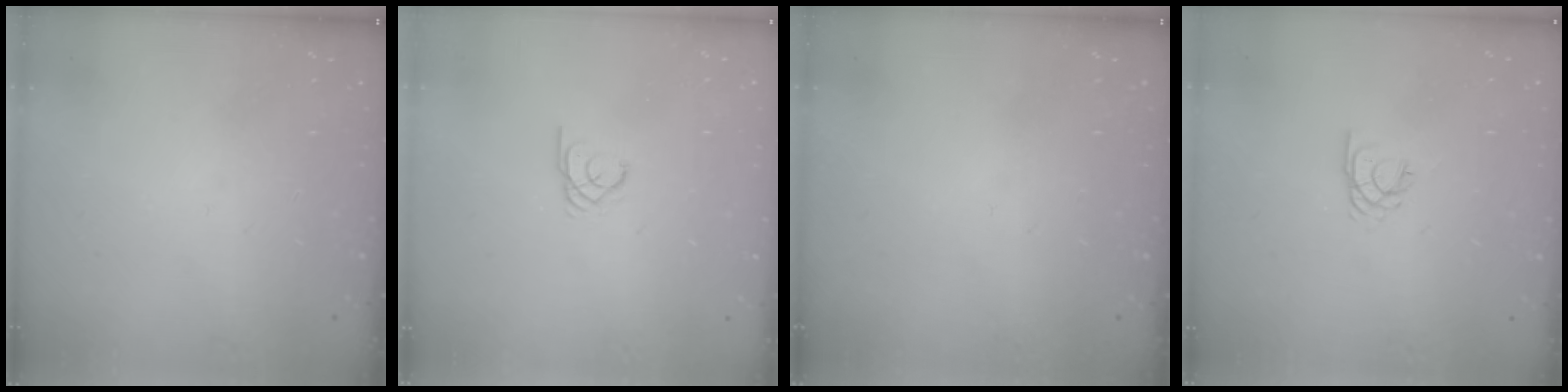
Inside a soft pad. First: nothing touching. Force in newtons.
{"total": 1.9, "press": 1.9, "slide": 0.1}
{"total": 0.0}
{"total": 2.2, "press": 2.2, "slide": 0.3}